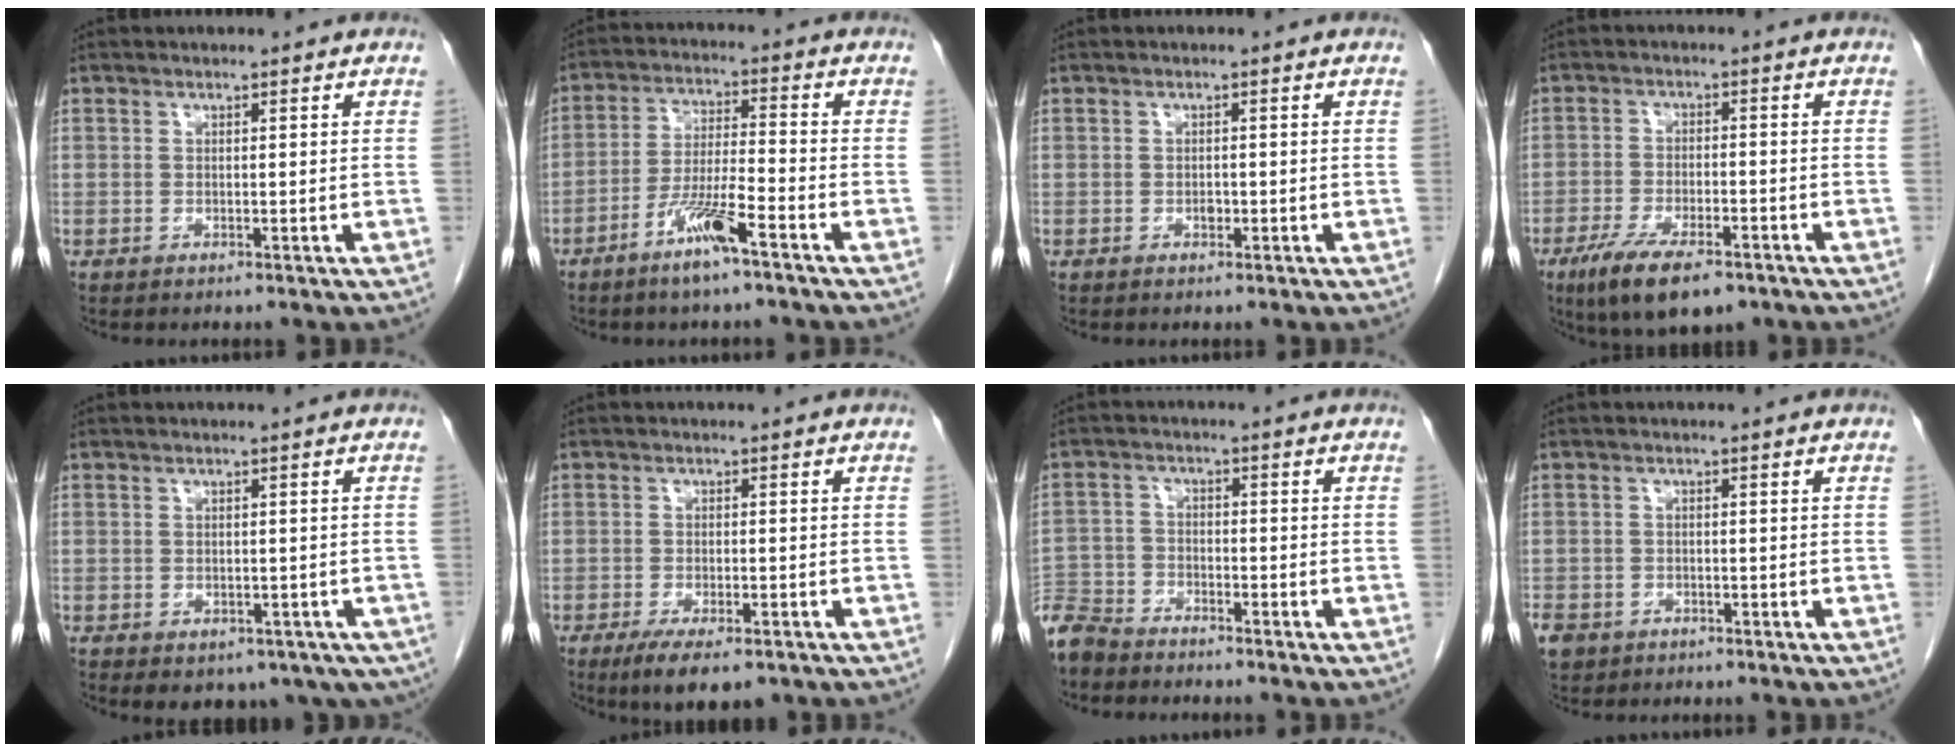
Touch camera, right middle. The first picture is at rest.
{"total": 7.8, "force": [-4.8, 0.4, 6.1], "torque": [-0.125, -0.003, -0.092]}
{"total": 0.9, "force": [-0.4, 0.5, 0.6], "torque": [-0.009, 0.002, -0.005]}
{"total": 10.2, "force": [-6.7, 3.1, 6.9], "torque": [-0.123, -0.016, -0.109]}
{"total": 11.4, "force": [-6.1, 7.5, 6.1], "torque": [-0.092, -0.007, -0.067]}
{"total": 7.0, "force": [-4.7, 2.1, 4.7], "torque": [-0.074, -0.014, -0.070]}
{"total": 6.6, "force": [-6.2, 2.0, 1.0], "torque": [-0.022, -0.014, -0.123]}
{"total": 6.4, "force": [-3.8, 4.8, 2.0], "torque": [-0.060, -0.005, -0.060]}